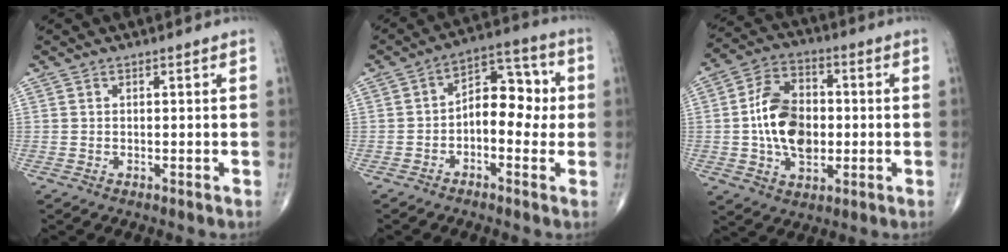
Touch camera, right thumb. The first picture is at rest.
{"total": 10.0, "force": [-0.8, 6.1, 7.9], "torque": [-0.073, 0.039, -0.026]}
{"total": 13.6, "force": [-0.6, 9.0, 10.2], "torque": [-0.158, 0.018, -0.013]}